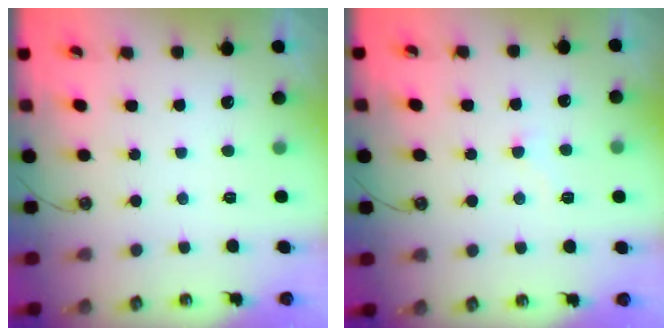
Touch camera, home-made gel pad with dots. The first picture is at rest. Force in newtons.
{"total": 4.4, "press": 4.4, "slide": 0.3}